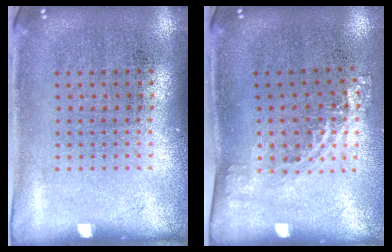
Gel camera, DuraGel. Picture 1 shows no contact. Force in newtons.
{"total": 1.3, "press": 1.0, "slide": 0.9}